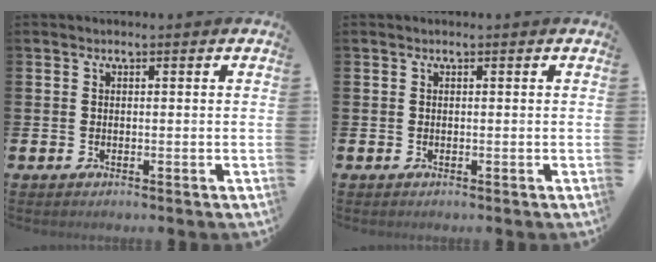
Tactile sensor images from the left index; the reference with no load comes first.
{"total": 0.0}